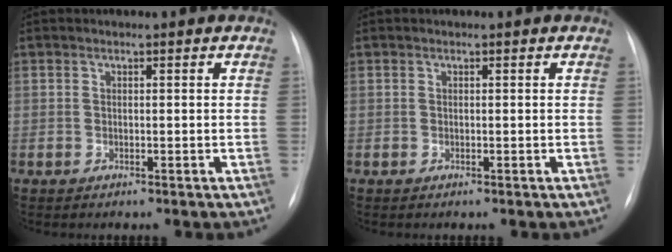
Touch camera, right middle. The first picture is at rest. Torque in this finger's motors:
{"motor_torque": [-0.18, -0.13, -0.01, 0.00]}